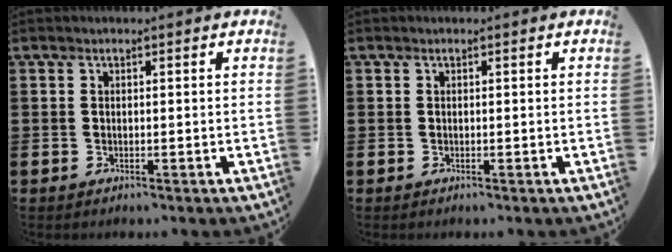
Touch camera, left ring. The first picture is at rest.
{"total": 0.0}